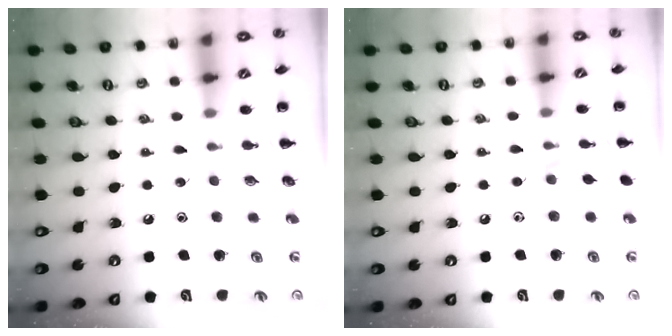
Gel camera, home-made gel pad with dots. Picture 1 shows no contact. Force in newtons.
{"total": 3.3, "press": 3.1, "slide": 1.2}